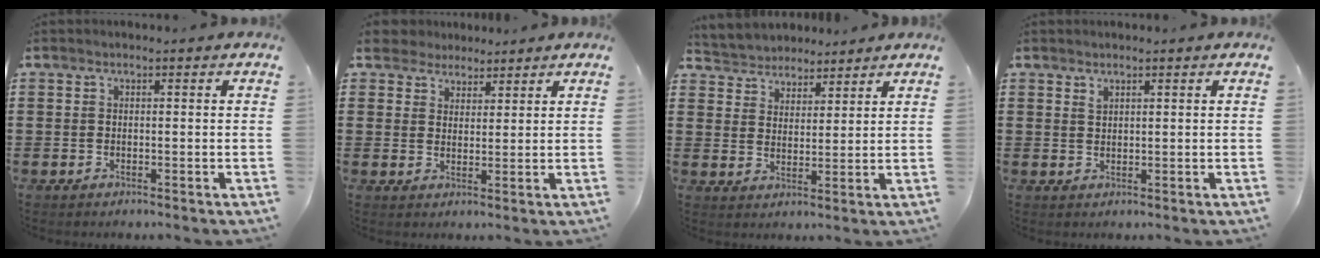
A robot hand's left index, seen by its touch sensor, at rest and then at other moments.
{"total": 3.5, "force": [2.9, 1.9, -0.2], "torque": [-0.014, 0.006, 0.055]}
{"total": 3.9, "force": [3.6, 1.4, -0.8], "torque": [-0.007, -0.012, 0.064]}
{"total": 1.1, "force": [0.9, 0.4, 0.5], "torque": [-0.013, 0.002, 0.017]}